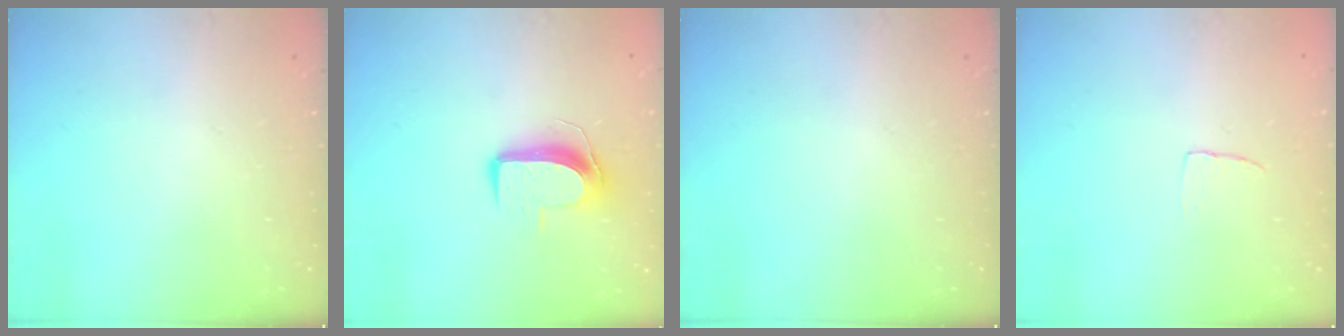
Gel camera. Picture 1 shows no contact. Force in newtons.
{"total": 10.1, "press": 10.1, "slide": 0.9}
{"total": 0.0}
{"total": 2.4, "press": 2.4, "slide": 0.1}